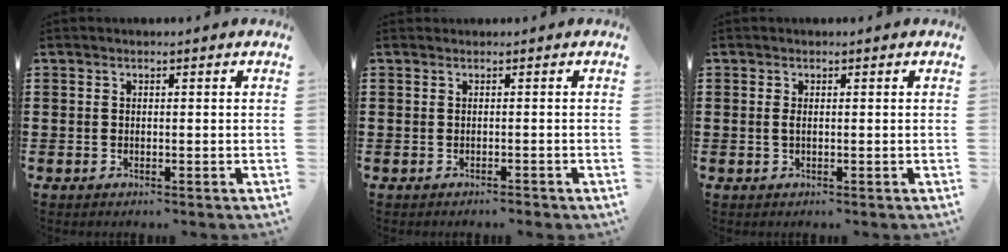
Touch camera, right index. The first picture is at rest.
{"total": 0.0}
{"total": 0.9, "force": [0.0, 0.2, 0.8], "torque": [-0.018, 0.000, 0.000]}